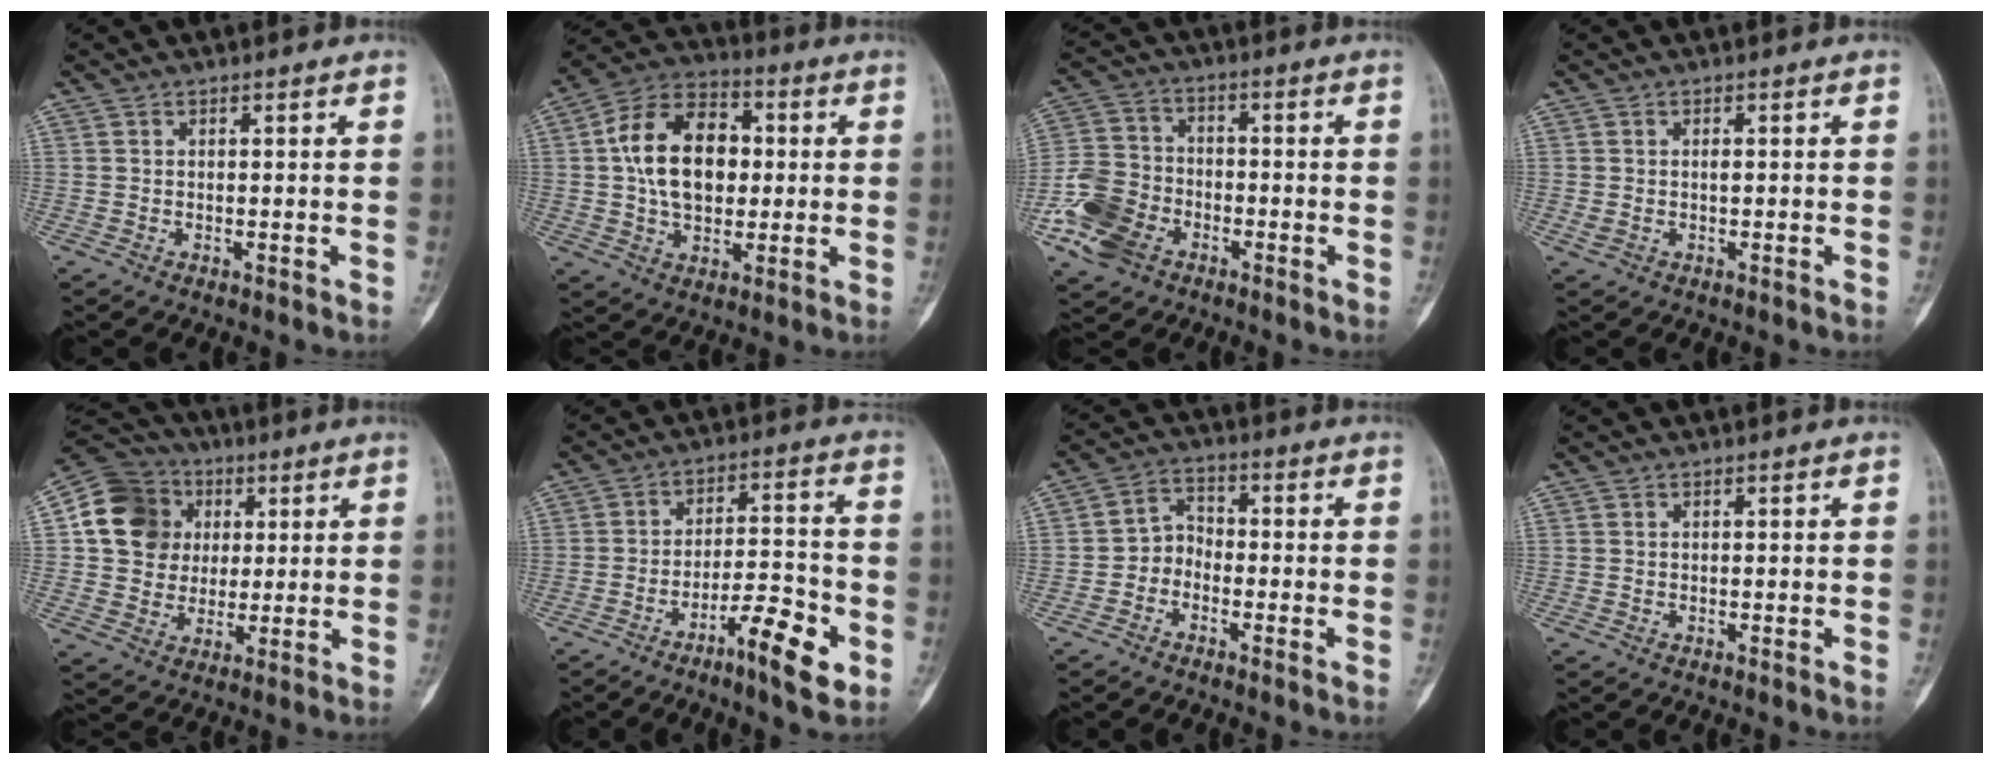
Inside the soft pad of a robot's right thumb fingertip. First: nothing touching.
{"total": 15.9, "force": [1.4, 10.7, 11.7], "torque": [-0.175, 0.021, 0.018]}
{"total": 11.5, "force": [-5.2, 8.4, 6.1], "torque": [-0.113, 0.022, -0.102]}
{"total": 1.7, "force": [-0.1, 0.9, 1.4], "torque": [-0.032, 0.005, 0.003]}
{"total": 14.5, "force": [3.1, 12.9, 5.7], "torque": [-0.080, 0.014, 0.054]}
{"total": 10.6, "force": [-5.3, 2.6, 8.8], "torque": [-0.141, 0.035, -0.084]}
{"total": 4.4, "force": [-2.2, 3.3, 1.8], "torque": [-0.016, 0.026, -0.052]}
{"total": 0.0}